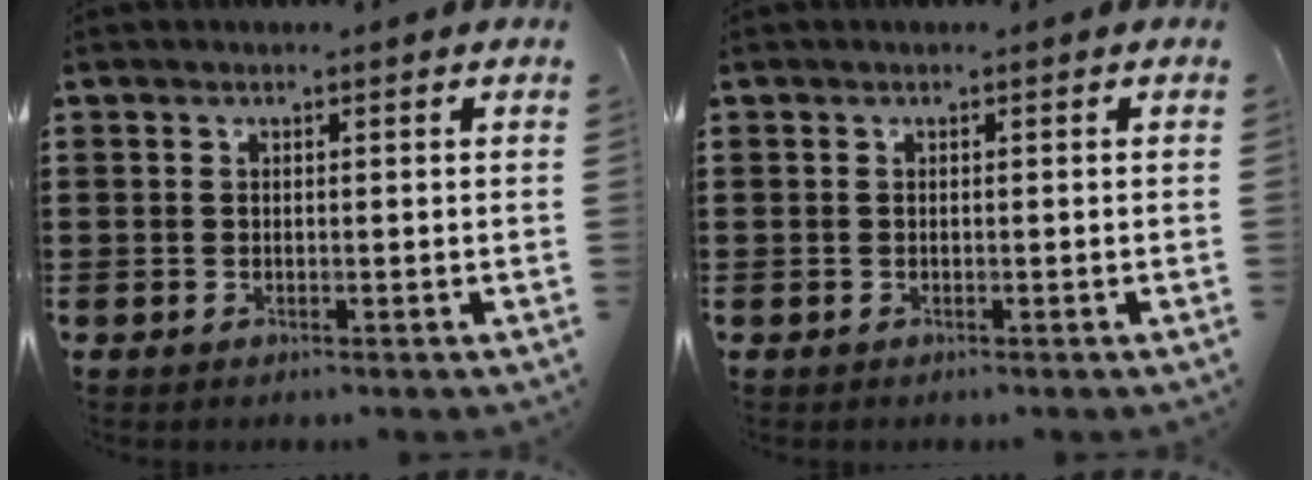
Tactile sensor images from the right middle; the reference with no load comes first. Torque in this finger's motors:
{"motor_torque": [-0.20, -0.03, -0.07, -0.02]}